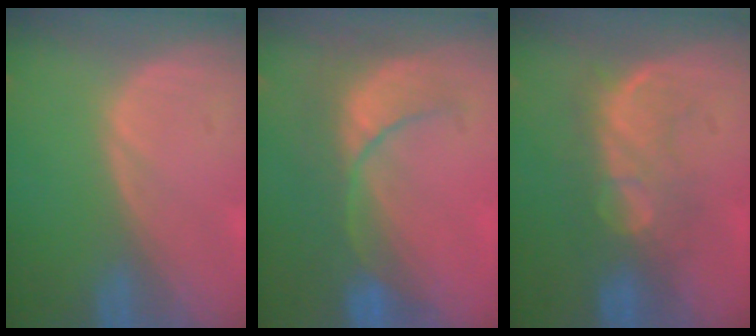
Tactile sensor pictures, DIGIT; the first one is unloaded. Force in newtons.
{"total": 8.4, "press": 8.1, "slide": 2.3}
{"total": 7.7, "press": 7.4, "slide": 2.0}